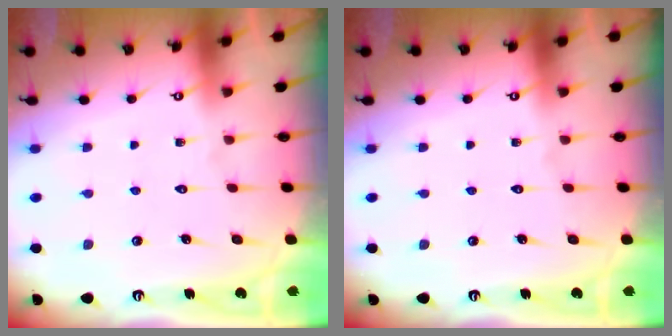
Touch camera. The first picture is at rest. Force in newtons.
{"total": 0.0}